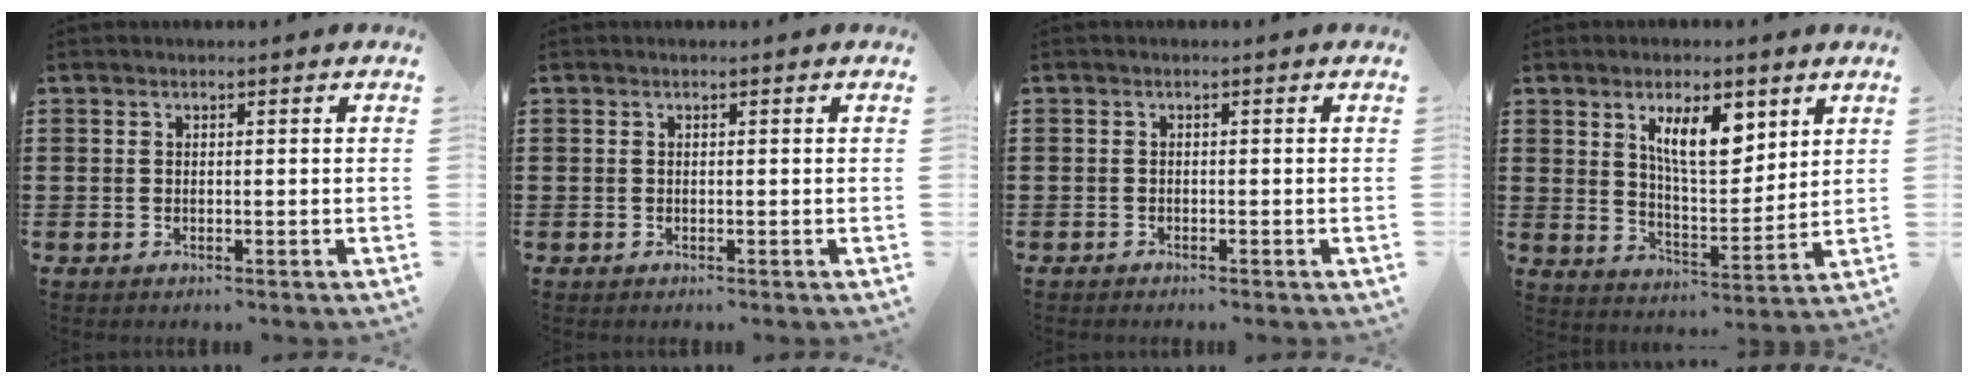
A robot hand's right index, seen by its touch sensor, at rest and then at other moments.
{"total": 0.0}
{"total": 0.7, "force": [-0.6, 0.2, 0.0], "torque": [-0.001, 0.001, -0.014]}
{"total": 9.6, "force": [4.9, 3.6, 7.5], "torque": [-0.133, -0.005, 0.081]}